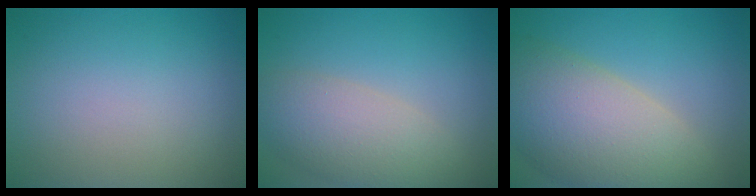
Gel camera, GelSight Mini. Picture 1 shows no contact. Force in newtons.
{"total": 5.5, "press": 5.5, "slide": 0.4}
{"total": 10.8, "press": 10.8, "slide": 0.9}